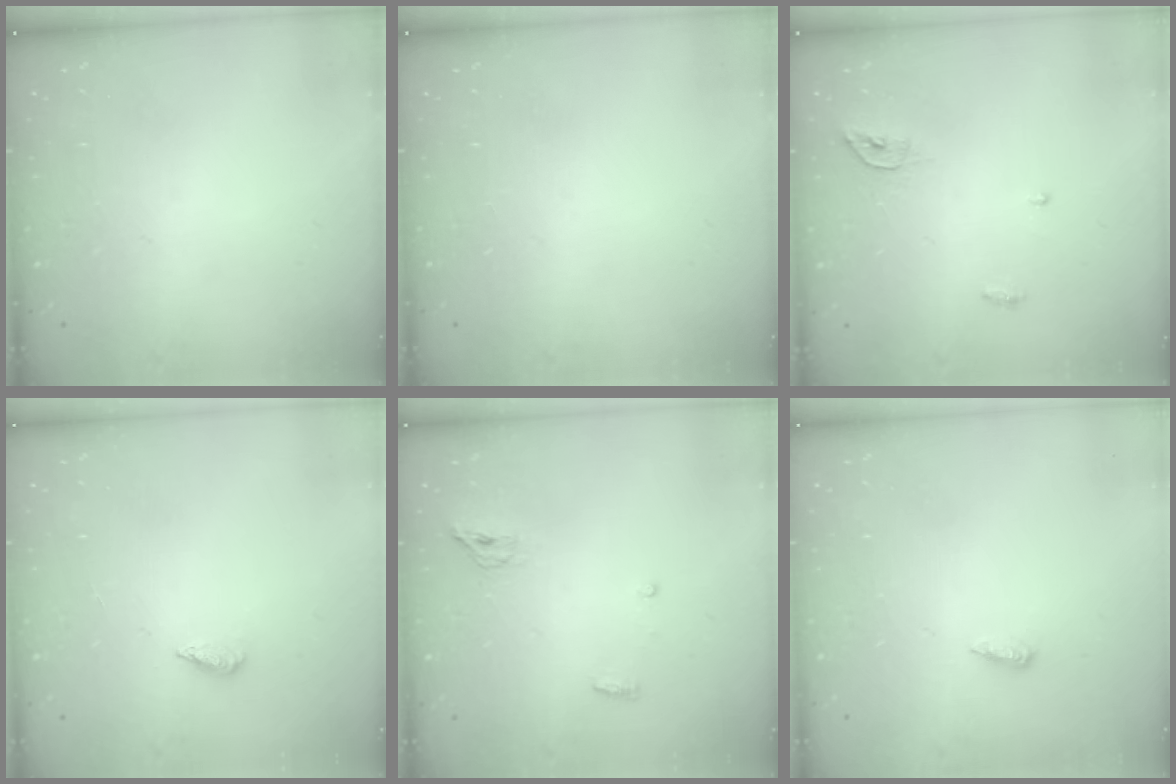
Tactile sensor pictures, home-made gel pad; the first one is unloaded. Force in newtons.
{"total": 0.0}
{"total": 4.5, "press": 4.5, "slide": 0.2}
{"total": 2.3, "press": 2.2, "slide": 0.8}
{"total": 4.4, "press": 4.3, "slide": 1.1}
{"total": 6.0, "press": 6.0, "slide": 0.6}